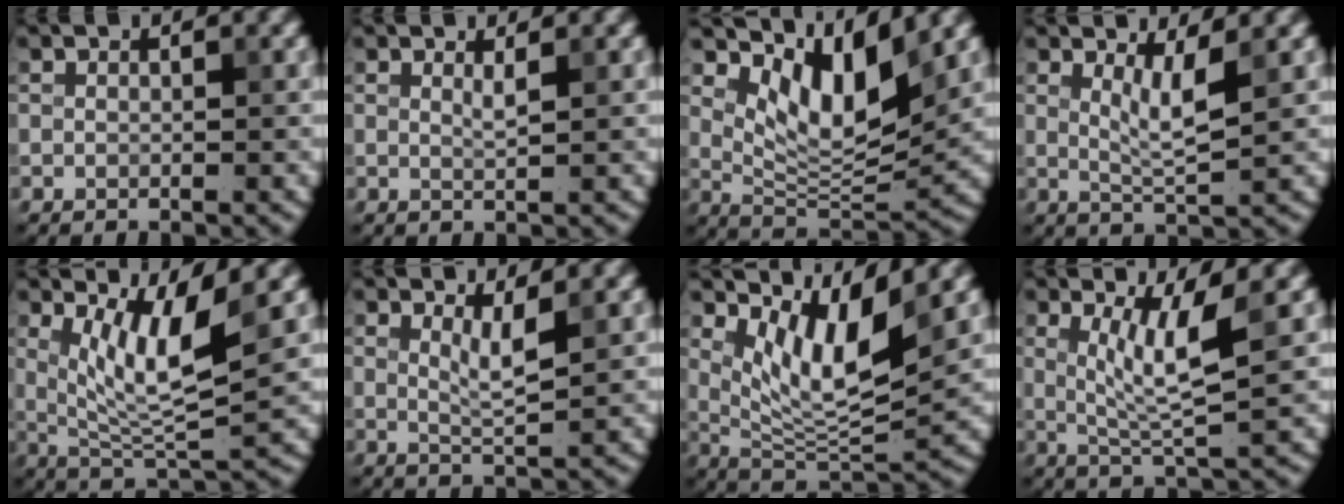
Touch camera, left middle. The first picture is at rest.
{"total": 0.9, "force": [0.5, 0.1, 0.7], "torque": [-0.010, -0.003, 0.008]}
{"total": 6.6, "force": [3.3, 2.6, 5.1], "torque": [-0.090, -0.015, 0.061]}
{"total": 2.9, "force": [1.1, 0.6, 2.7], "torque": [-0.046, -0.009, 0.023]}
{"total": 6.1, "force": [2.3, 1.3, 5.5], "torque": [-0.101, -0.014, 0.047]}
{"total": 2.3, "force": [1.0, 0.5, 2.0], "torque": [-0.032, -0.007, 0.019]}
{"total": 6.8, "force": [3.3, 2.1, 5.6], "torque": [-0.102, -0.018, 0.064]}
{"total": 4.5, "force": [1.1, 0.7, 4.3], "torque": [-0.085, -0.008, 0.028]}